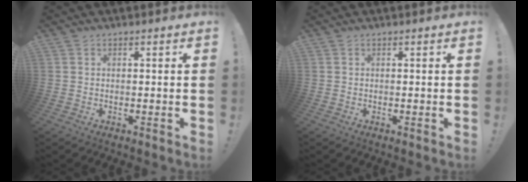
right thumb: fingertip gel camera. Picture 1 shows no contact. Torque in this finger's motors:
{"motor_torque": [0.00, 0.00, 0.00, 0.00, 0.00]}